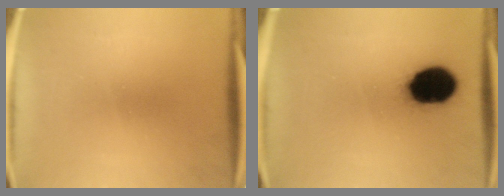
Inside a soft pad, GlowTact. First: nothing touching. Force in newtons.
{"total": 15.3}